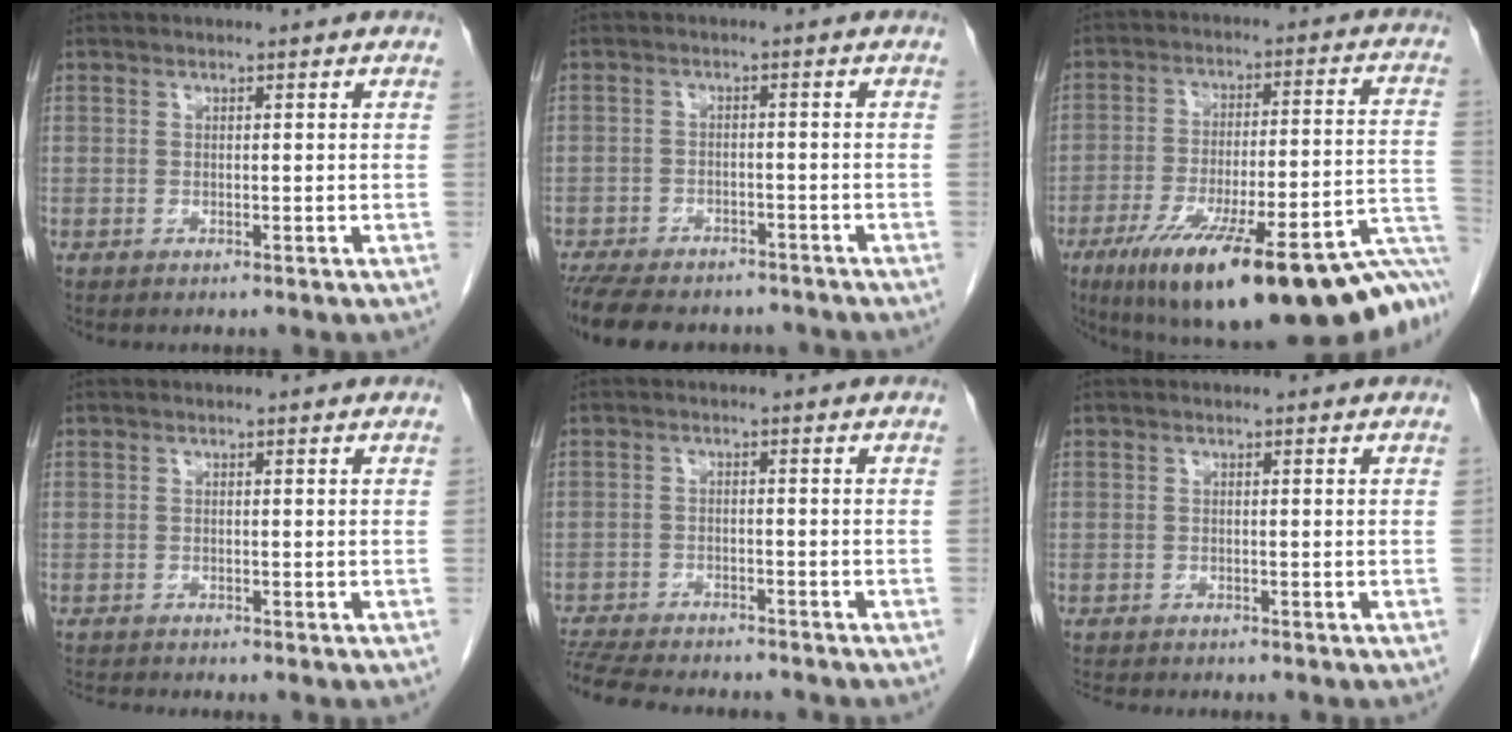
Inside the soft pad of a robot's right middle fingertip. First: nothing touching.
{"total": 14.8, "force": [-12.2, 5.7, 5.9], "torque": [-0.145, -0.012, -0.168]}
{"total": 28.5, "force": [-19.0, 3.1, 20.9], "torque": [-0.230, -0.008, -0.280]}
{"total": 1.9, "force": [-1.8, -0.7, 0.0], "torque": [-0.008, -0.012, -0.035]}
{"total": 13.6, "force": [-12.2, 2.9, 5.4], "torque": [-0.121, -0.014, -0.179]}
{"total": 4.2, "force": [-3.9, 0.7, 1.5], "torque": [-0.025, -0.011, -0.059]}